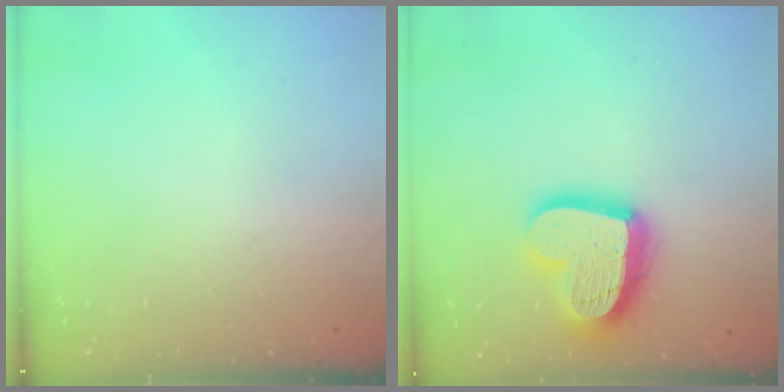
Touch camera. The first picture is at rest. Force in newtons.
{"total": 21.4, "press": 21.3, "slide": 2.1}